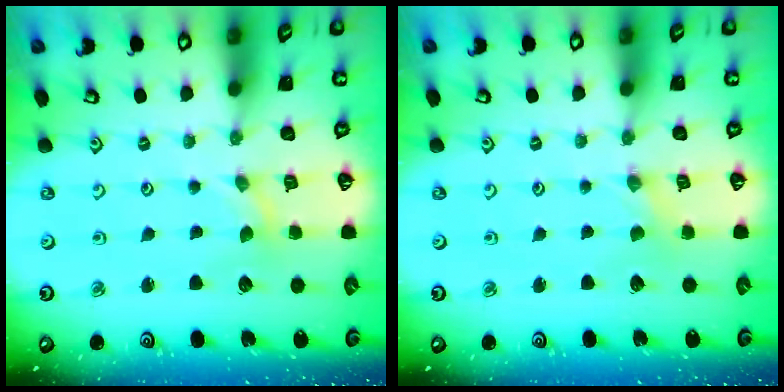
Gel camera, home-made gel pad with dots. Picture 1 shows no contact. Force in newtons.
{"total": 0.0}